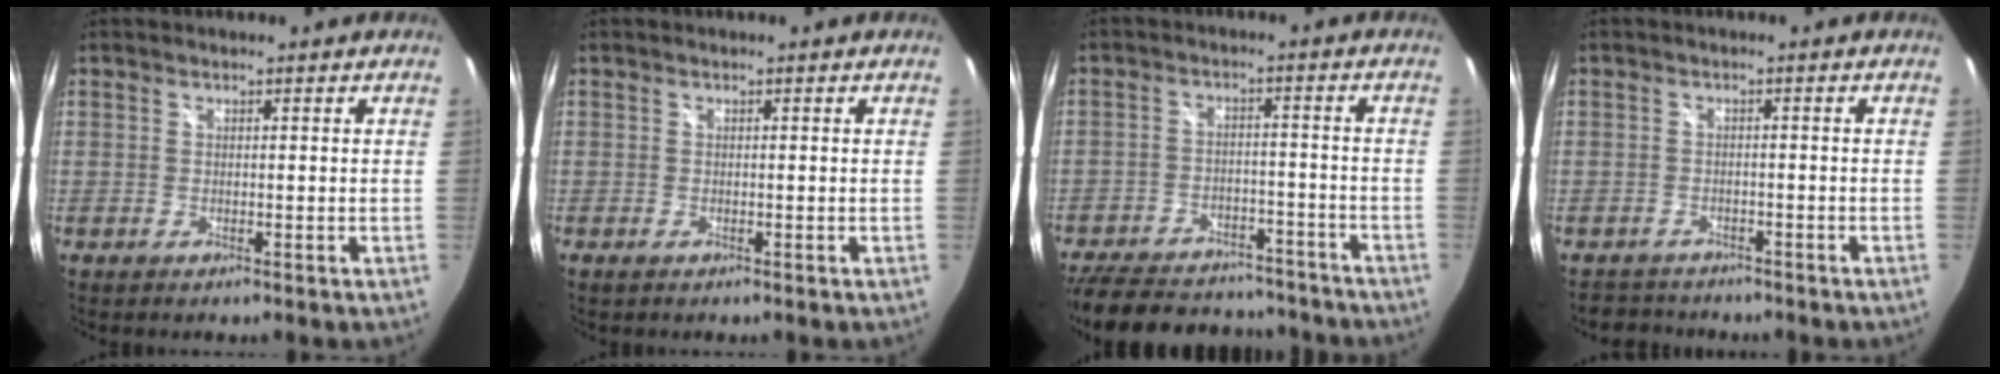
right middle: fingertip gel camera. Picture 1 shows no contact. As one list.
[{"total": 0.7, "force": [-0.4, 0.3, 0.5], "torque": [-0.009, -0.003, -0.007]}, {"total": 23.9, "force": [-19.8, 9.6, 9.4], "torque": [-0.211, 0.020, -0.262]}, {"total": 3.3, "force": [-3.0, 1.4, -0.2], "torque": [-0.005, 0.014, -0.052]}]